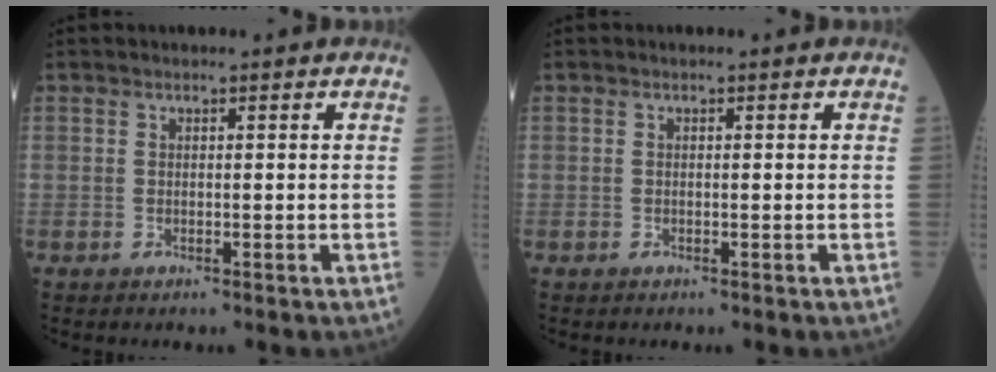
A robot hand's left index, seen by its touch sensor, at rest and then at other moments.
{"total": 0.0}